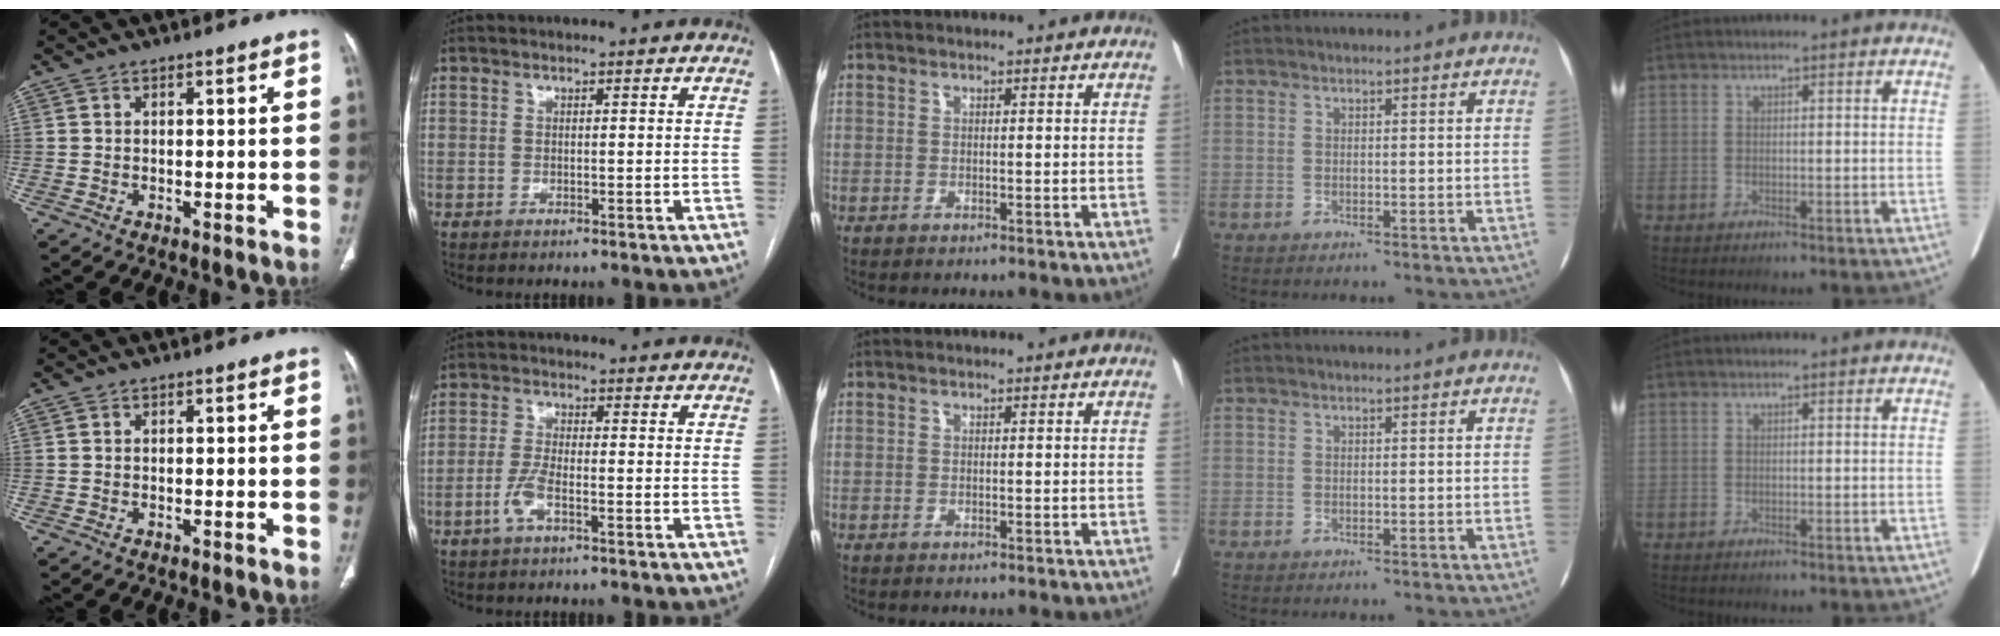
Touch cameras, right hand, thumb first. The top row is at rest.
{"index": {"total": 3.8, "force": [-1.8, 0.8, 3.2], "torque": [-0.075, -0.002, -0.039]}}